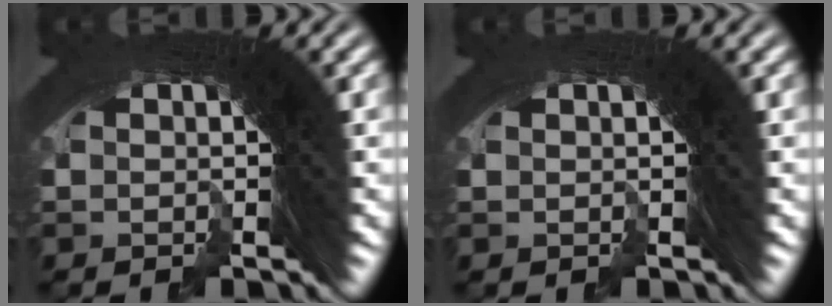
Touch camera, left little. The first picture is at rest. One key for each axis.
{"total": 0.0}